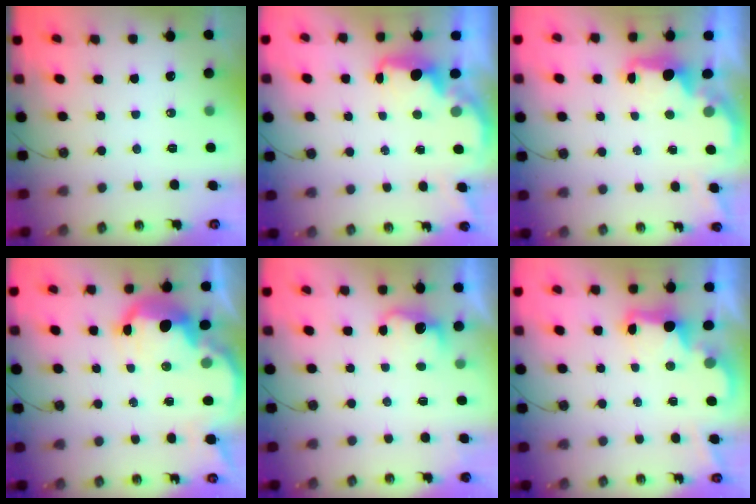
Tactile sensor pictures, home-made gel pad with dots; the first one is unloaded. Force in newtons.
{"total": 2.1, "press": 2.0, "slide": 0.8}
{"total": 1.8, "press": 1.7, "slide": 0.6}
{"total": 9.8, "press": 9.8, "slide": 0.6}
{"total": 3.5, "press": 3.4, "slide": 0.8}
{"total": 2.7, "press": 2.7, "slide": 0.6}